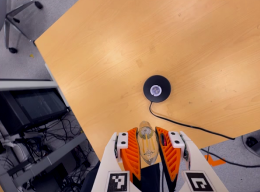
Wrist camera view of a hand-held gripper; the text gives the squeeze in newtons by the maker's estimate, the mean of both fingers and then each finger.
{"total": 20.9, "left": 22.2, "right": 19.5}